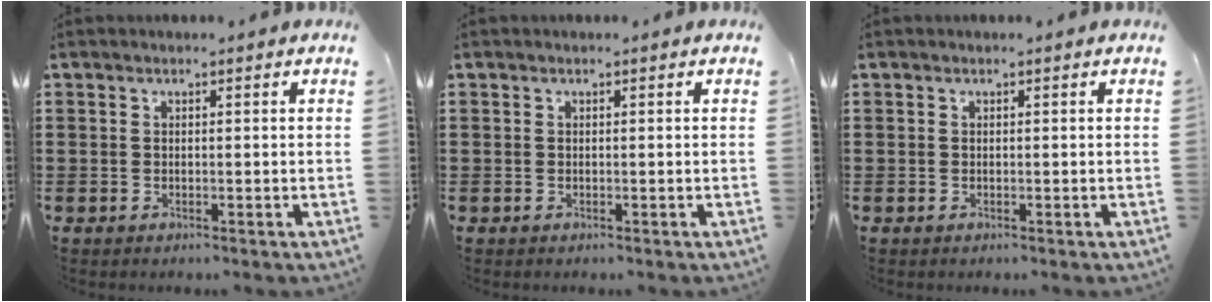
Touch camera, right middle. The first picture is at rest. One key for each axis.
{"total": 0.0}
{"total": 0.0}